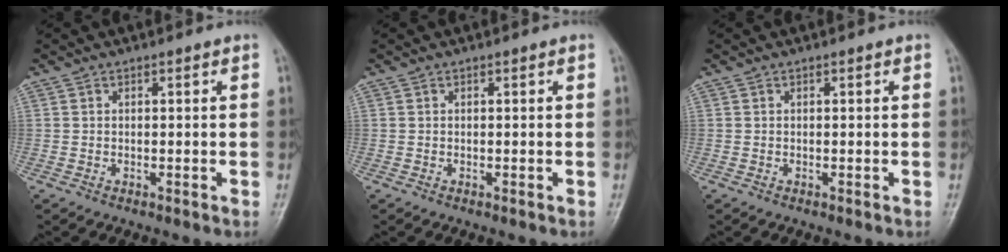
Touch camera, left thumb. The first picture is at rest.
{"total": 0.0}
{"total": 0.0}